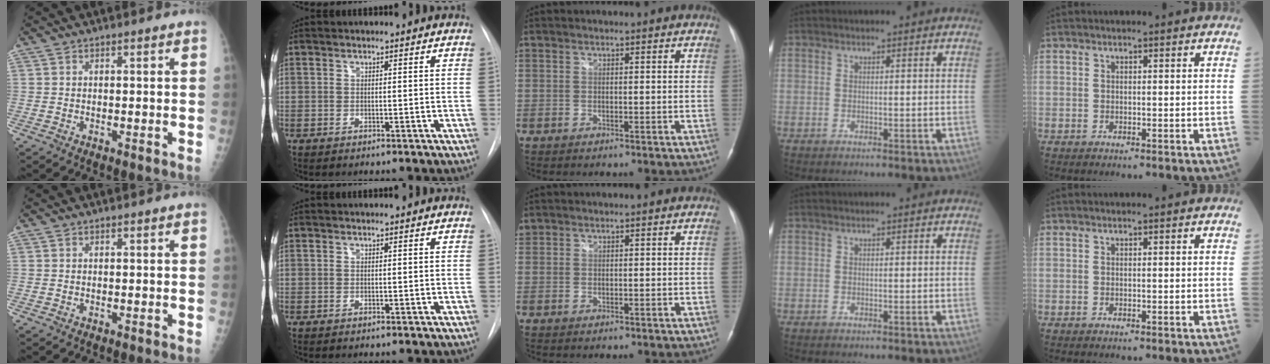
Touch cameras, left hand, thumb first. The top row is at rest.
{"middle": {"total": 1.0, "force": [0.7, 0.7, 0.0], "torque": [0.000, 0.015, 0.016]}}